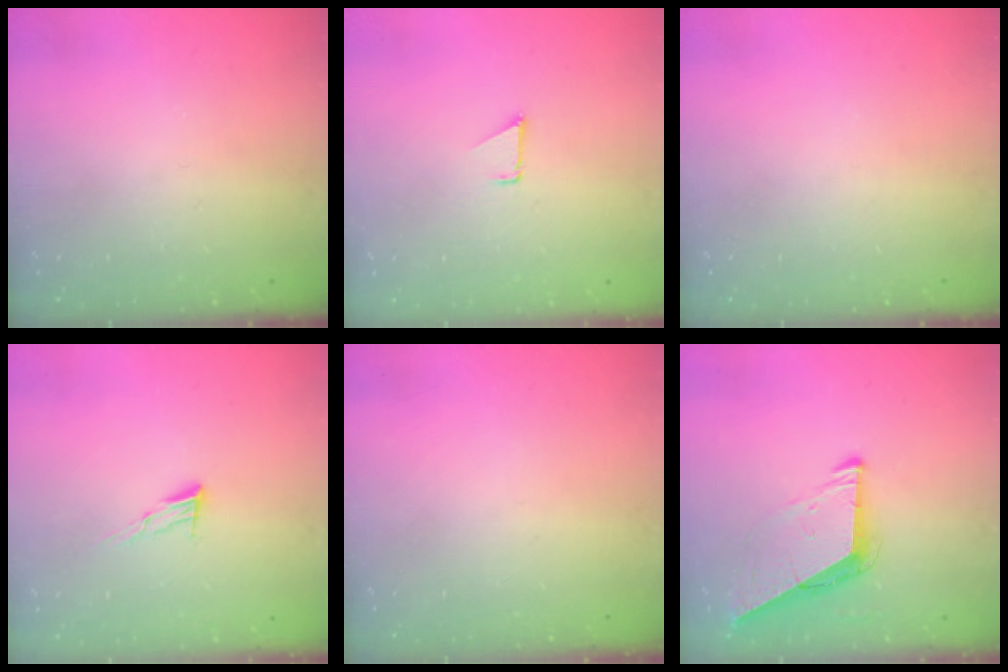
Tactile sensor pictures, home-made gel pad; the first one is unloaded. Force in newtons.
{"total": 0.7, "press": 0.7, "slide": 0.1}
{"total": 0.0}
{"total": 7.2, "press": 7.1, "slide": 1.2}
{"total": 0.0}
{"total": 7.1, "press": 7.1, "slide": 0.5}